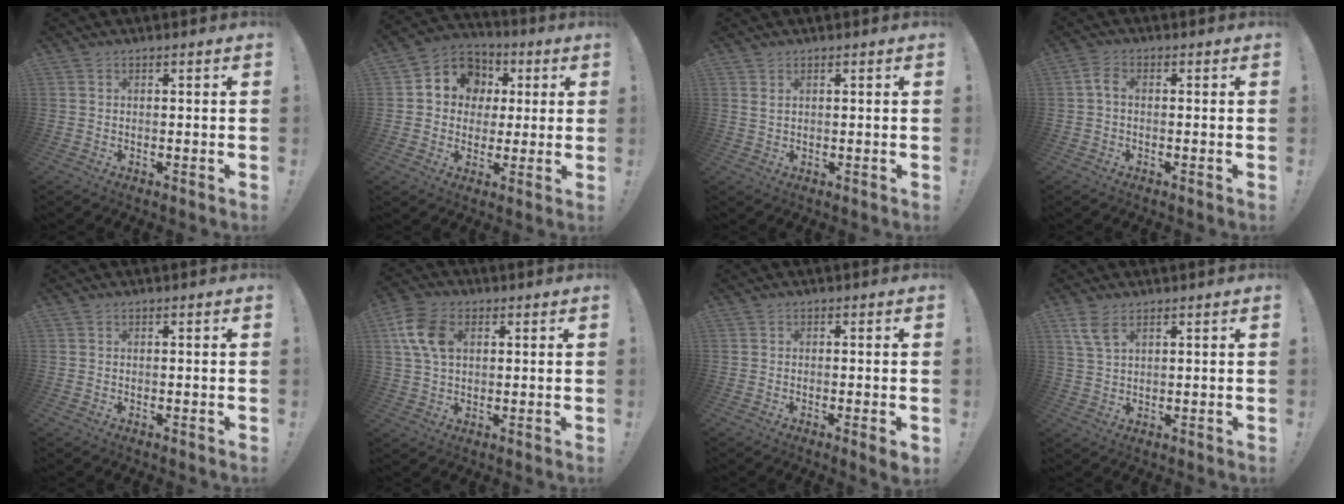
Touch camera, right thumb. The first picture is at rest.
{"total": 10.5, "force": [2.2, 9.5, 3.8], "torque": [-0.053, -0.004, 0.048]}
{"total": 1.6, "force": [1.0, 0.5, 1.1], "torque": [-0.016, -0.002, 0.018]}
{"total": 2.8, "force": [-0.2, 1.5, 2.4], "torque": [-0.053, 0.007, -0.005]}
{"total": 0.0}
{"total": 11.2, "force": [3.0, 7.7, 7.6], "torque": [-0.151, 0.008, 0.059]}
{"total": 2.7, "force": [-0.7, -0.3, 2.6], "torque": [-0.043, -0.008, -0.008]}
{"total": 5.6, "force": [3.5, 2.4, 3.7], "torque": [-0.069, -0.011, 0.066]}